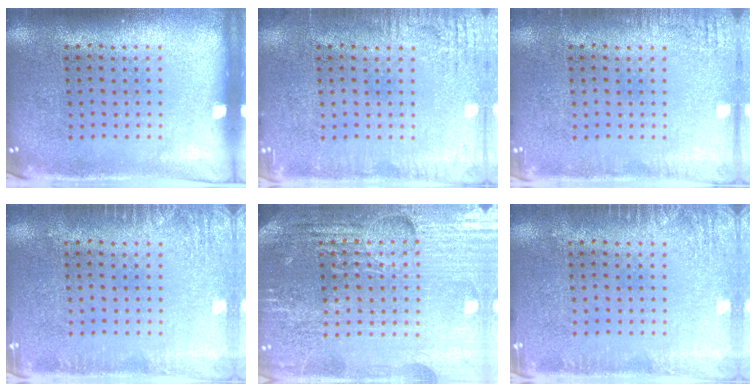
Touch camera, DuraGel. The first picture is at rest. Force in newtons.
{"total": 2.7, "press": 2.7, "slide": 0.2}
{"total": 1.5, "press": 1.5, "slide": 0.3}
{"total": 2.0, "press": 1.9, "slide": 0.2}
{"total": 4.8, "press": 4.5, "slide": 1.7}
{"total": 2.0, "press": 1.9, "slide": 0.2}